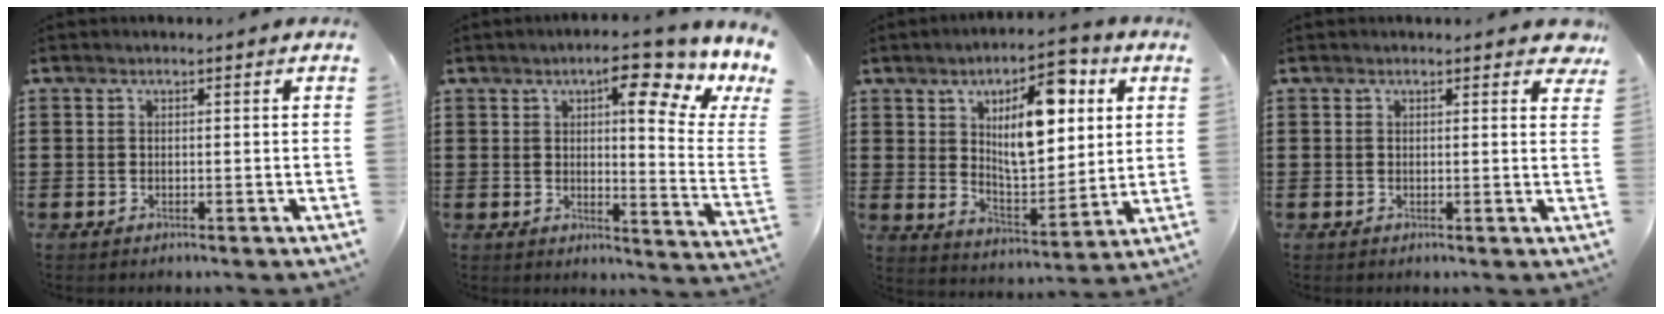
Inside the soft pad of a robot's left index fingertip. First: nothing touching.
{"total": 10.3, "force": [6.9, 1.4, 7.5], "torque": [-0.112, -0.044, 0.104]}
{"total": 12.1, "force": [5.3, 5.3, 9.5], "torque": [-0.144, -0.015, 0.087]}
{"total": 1.3, "force": [1.1, 0.4, 0.6], "torque": [0.000, -0.001, 0.017]}